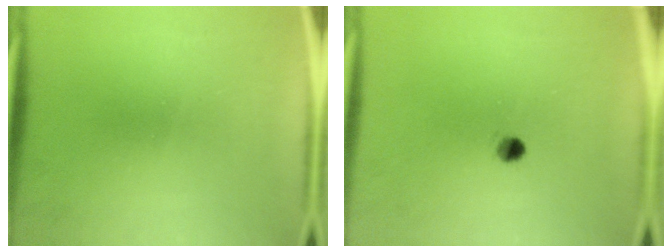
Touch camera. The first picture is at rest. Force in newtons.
{"total": 2.0}